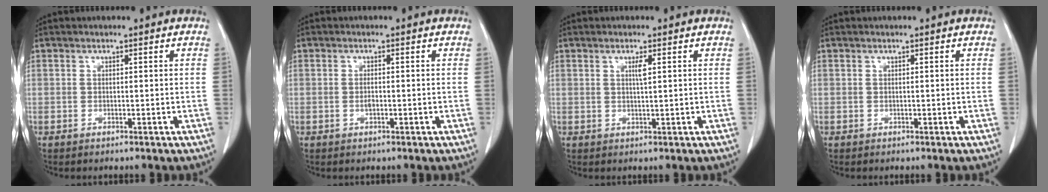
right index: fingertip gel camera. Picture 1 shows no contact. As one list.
[{"total": 1.0, "force": [-0.3, 0.3, 0.9], "torque": [-0.024, 0.001, -0.004]}, {"total": 1.4, "force": [0.5, 0.0, 1.3], "torque": [-0.026, -0.001, 0.009]}, {"total": 0.0}]